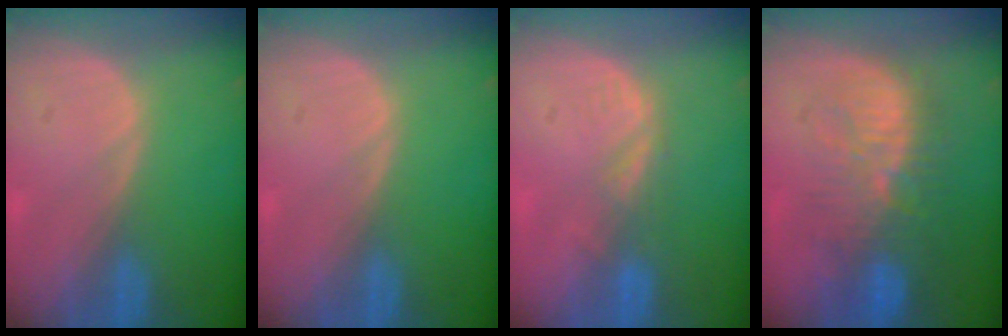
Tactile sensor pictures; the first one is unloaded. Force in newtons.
{"total": 0.0}
{"total": 2.8, "press": 2.2, "slide": 1.7}
{"total": 10.1, "press": 9.5, "slide": 3.4}